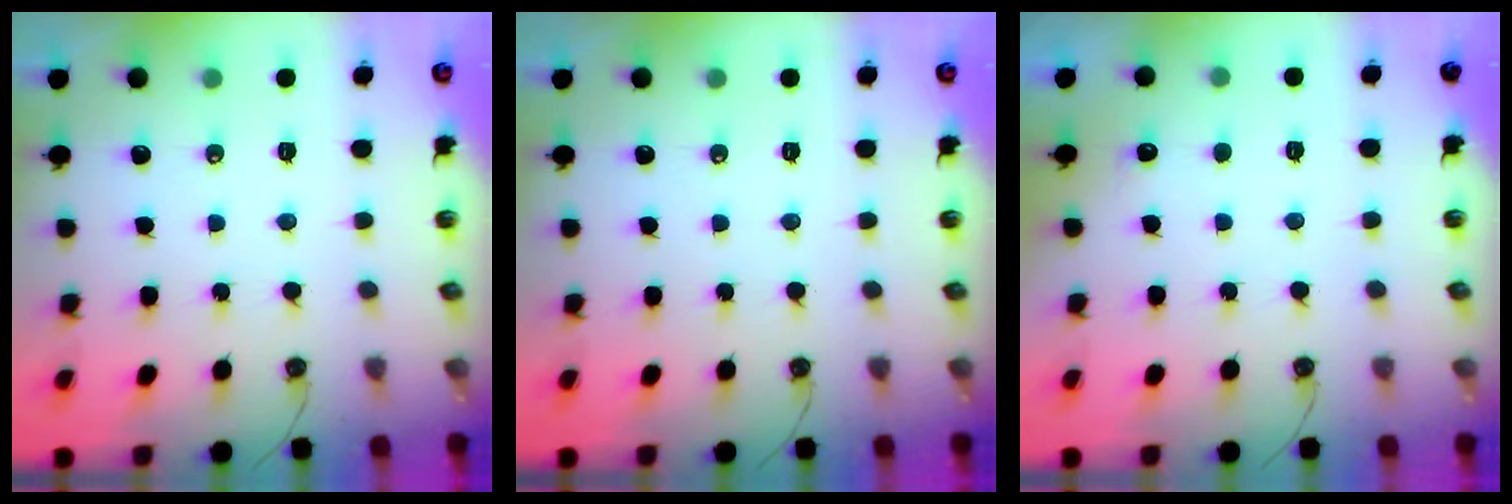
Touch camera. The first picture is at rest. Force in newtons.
{"total": 0.0}
{"total": 3.4, "press": 3.2, "slide": 1.0}